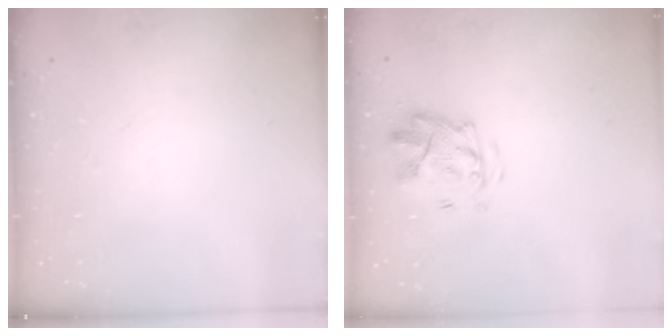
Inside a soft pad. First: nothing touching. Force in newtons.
{"total": 3.9, "press": 3.5, "slide": 1.7}